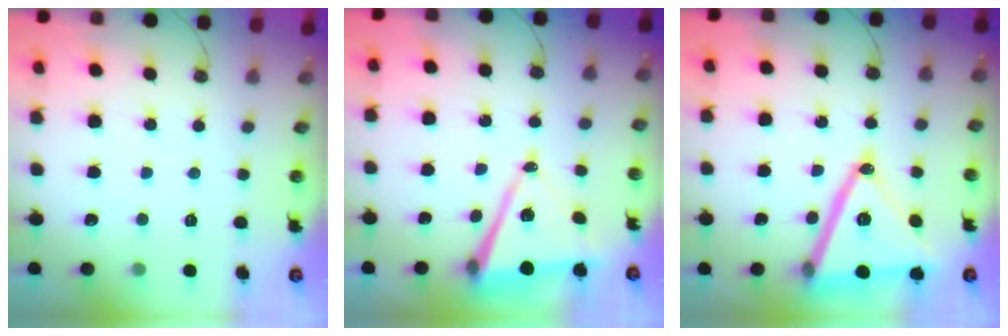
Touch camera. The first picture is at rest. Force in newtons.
{"total": 10.6, "press": 9.8, "slide": 3.9}
{"total": 22.6, "press": 22.4, "slide": 3.3}